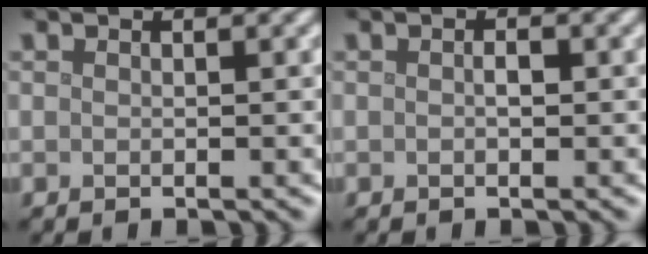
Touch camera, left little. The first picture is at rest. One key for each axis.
{"total": 0.8, "fx": 0.0, "fy": 0.4, "fz": 0.7, "tx": -0.012, "ty": 0.000, "tz": 0.000}